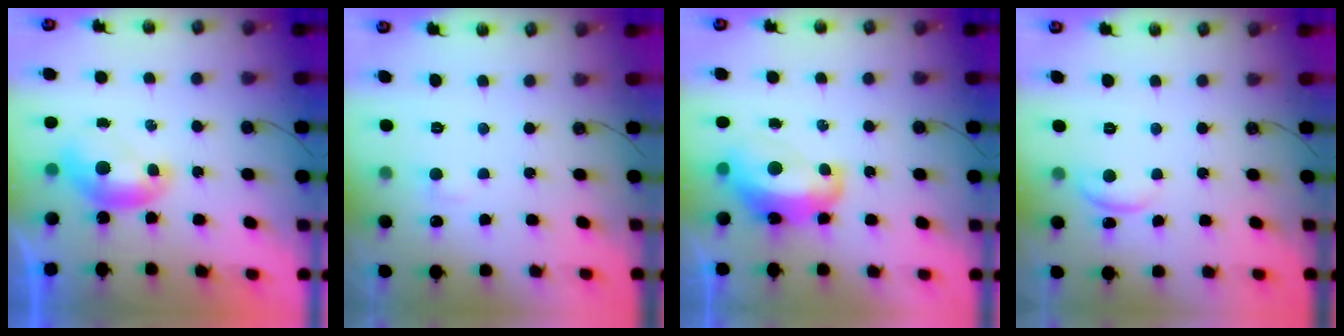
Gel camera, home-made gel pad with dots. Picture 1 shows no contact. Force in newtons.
{"total": 2.0, "press": 1.9, "slide": 0.6}
{"total": 7.1, "press": 7.0, "slide": 1.3}
{"total": 1.7, "press": 1.6, "slide": 0.6}